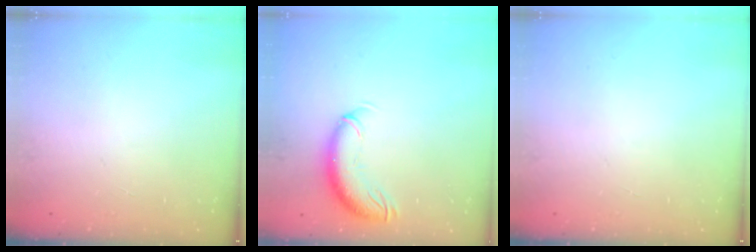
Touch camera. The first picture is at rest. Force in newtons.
{"total": 10.6, "press": 10.4, "slide": 2.2}
{"total": 0.0}